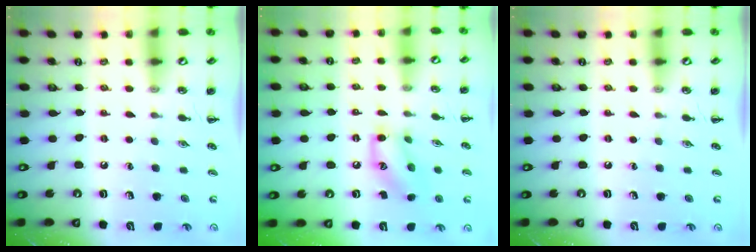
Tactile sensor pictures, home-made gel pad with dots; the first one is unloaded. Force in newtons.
{"total": 11.2, "press": 11.2, "slide": 0.9}
{"total": 0.0}